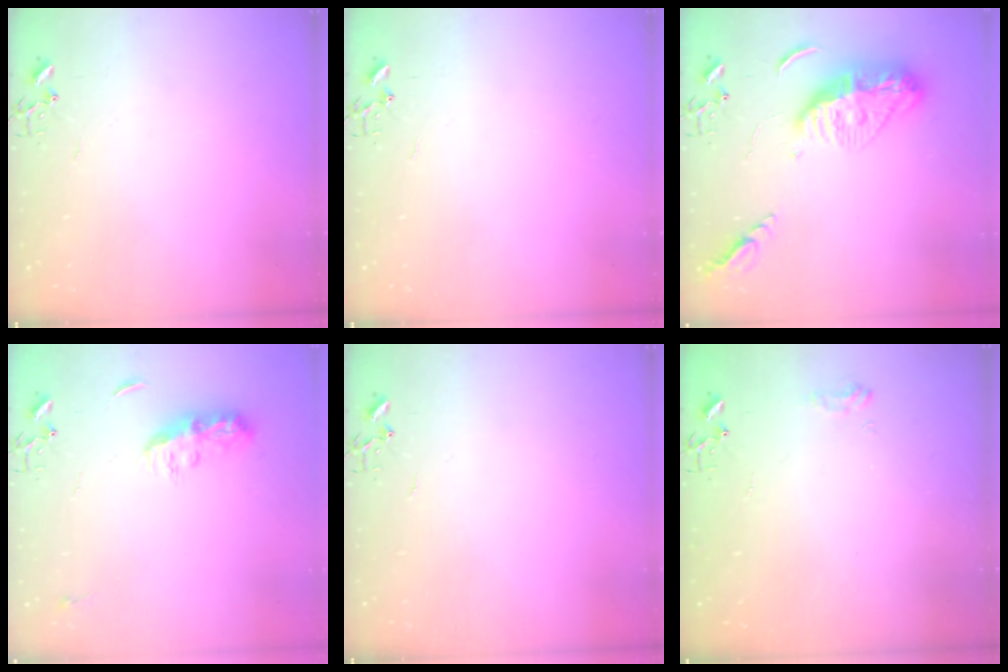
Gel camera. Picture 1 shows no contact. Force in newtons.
{"total": 0.0}
{"total": 14.6, "press": 14.5, "slide": 1.2}
{"total": 9.4, "press": 9.4, "slide": 0.3}
{"total": 0.0}
{"total": 7.5, "press": 7.4, "slide": 0.8}